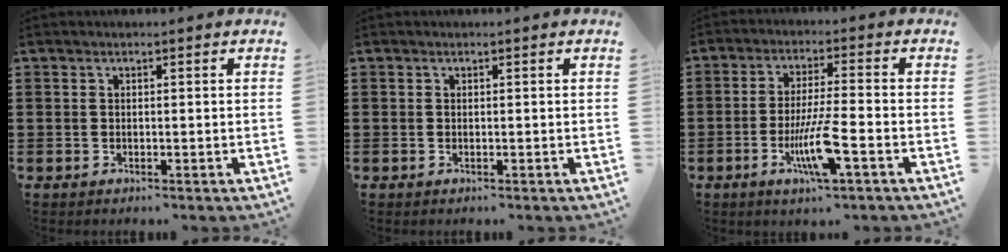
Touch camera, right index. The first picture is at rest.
{"total": 0.0}
{"total": 8.1, "force": [-3.4, 0.7, 7.4], "torque": [-0.151, -0.017, -0.066]}